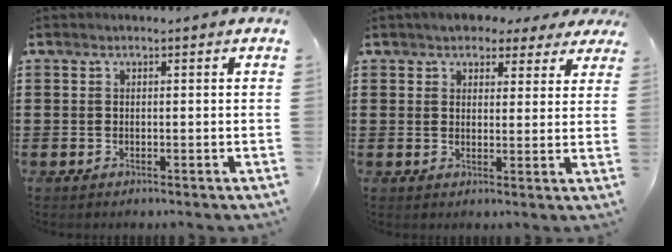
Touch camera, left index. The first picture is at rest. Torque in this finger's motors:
{"motor_torque": [2.14, 0.00, 0.67, 0.00]}